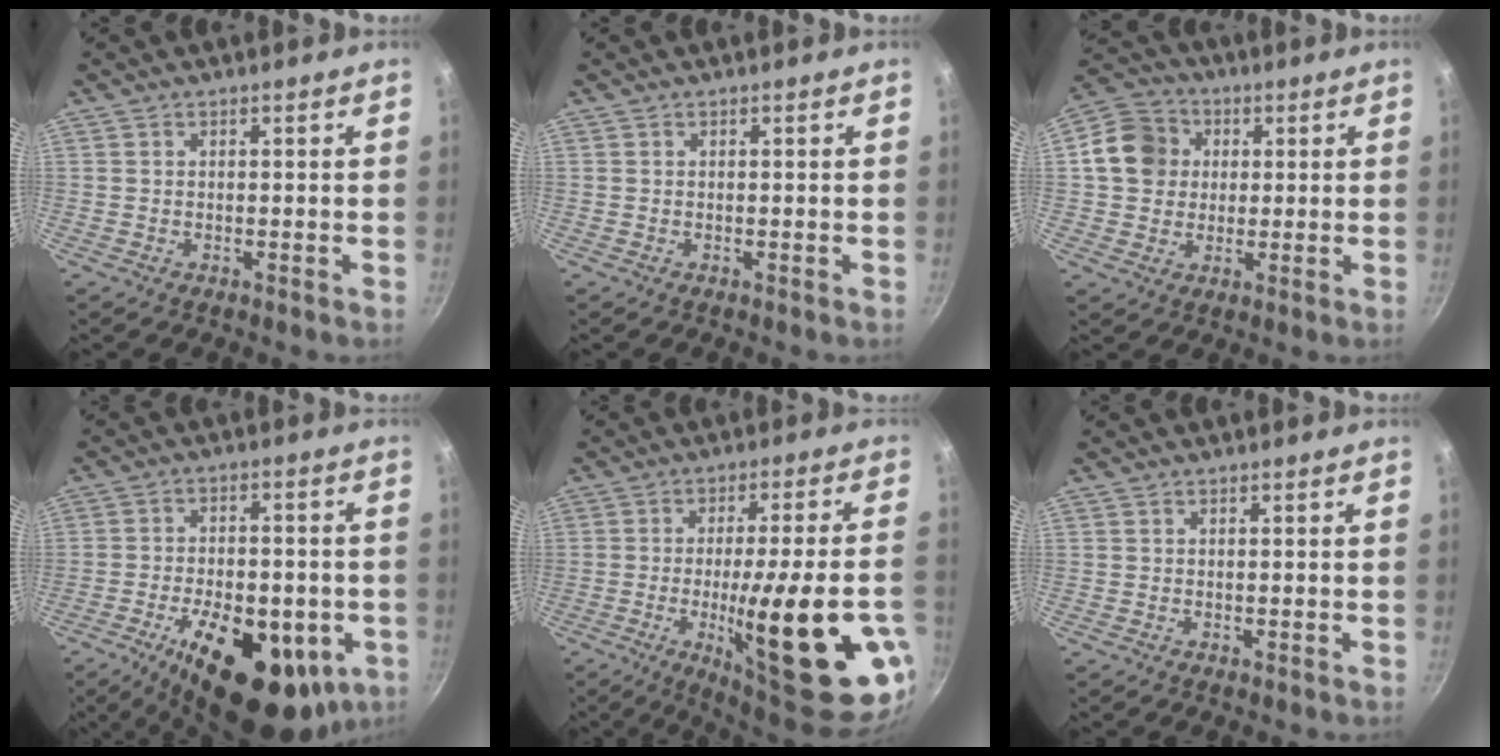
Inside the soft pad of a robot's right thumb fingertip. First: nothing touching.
{"total": 0.0}
{"total": 10.4, "force": [1.6, 9.3, 4.5], "torque": [-0.049, 0.015, 0.015]}
{"total": 22.4, "force": [-8.3, 11.1, 17.6], "torque": [-0.249, 0.007, -0.111]}
{"total": 26.7, "force": [-7.5, 5.5, 25.0], "torque": [-0.334, 0.003, -0.096]}
{"total": 0.0}